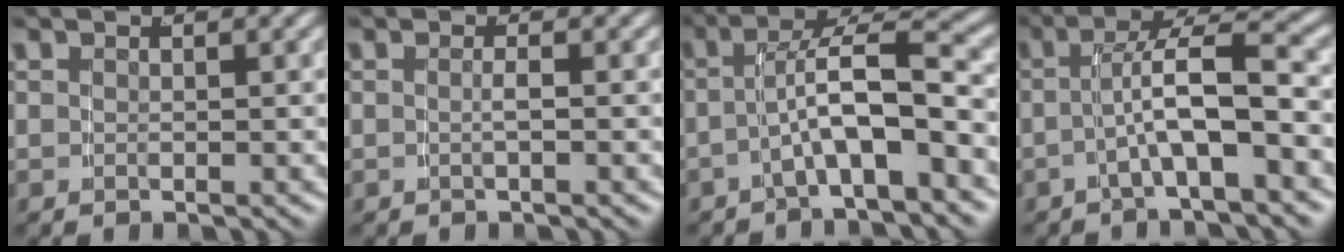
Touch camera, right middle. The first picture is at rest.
{"total": 1.0, "force": [-0.5, -0.4, 0.7], "torque": [-0.015, -0.002, -0.007]}
{"total": 4.9, "force": [-2.4, 1.0, 4.1], "torque": [-0.077, -0.001, -0.032]}
{"total": 4.7, "force": [-1.5, 0.9, 4.4], "torque": [-0.071, 0.008, -0.025]}